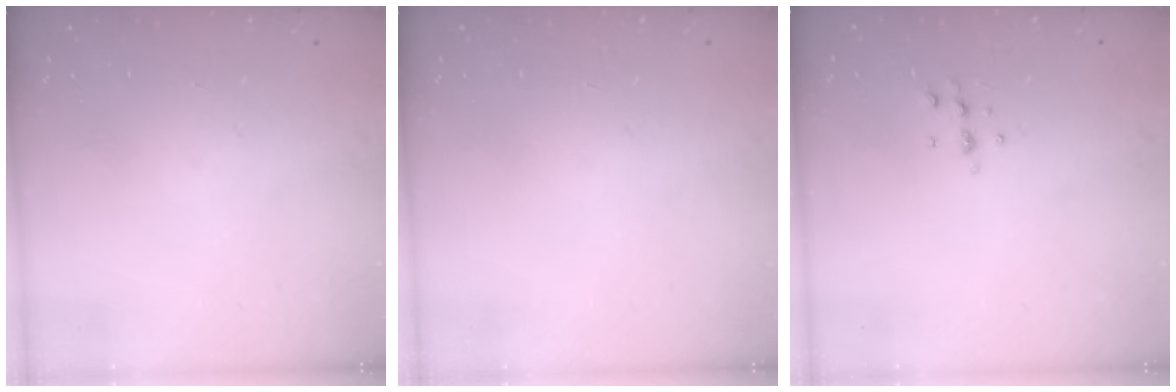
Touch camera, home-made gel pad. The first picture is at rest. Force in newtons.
{"total": 0.0}
{"total": 5.4, "press": 5.3, "slide": 1.1}